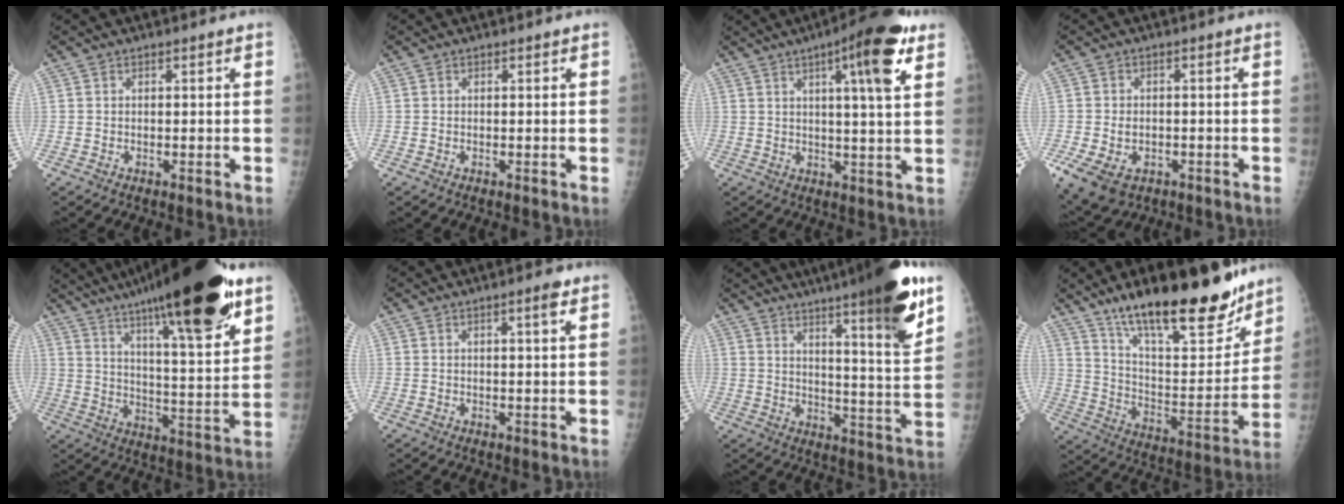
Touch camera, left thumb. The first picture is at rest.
{"total": 0.0}
{"total": 12.5, "force": [6.0, 2.1, 10.8], "torque": [-0.147, -0.018, 0.077]}
{"total": 10.9, "force": [-4.2, 8.0, 6.2], "torque": [-0.146, 0.008, -0.055]}
{"total": 28.1, "force": [18.3, 5.0, 20.7], "torque": [-0.309, -0.049, 0.285]}
{"total": 2.4, "force": [1.3, 0.2, 2.0], "torque": [-0.031, -0.005, 0.018]}
{"total": 19.8, "force": [12.5, 2.0, 15.2], "torque": [-0.199, -0.058, 0.178]}
{"total": 25.9, "force": [18.6, 7.7, 16.4], "torque": [-0.214, -0.086, 0.301]}